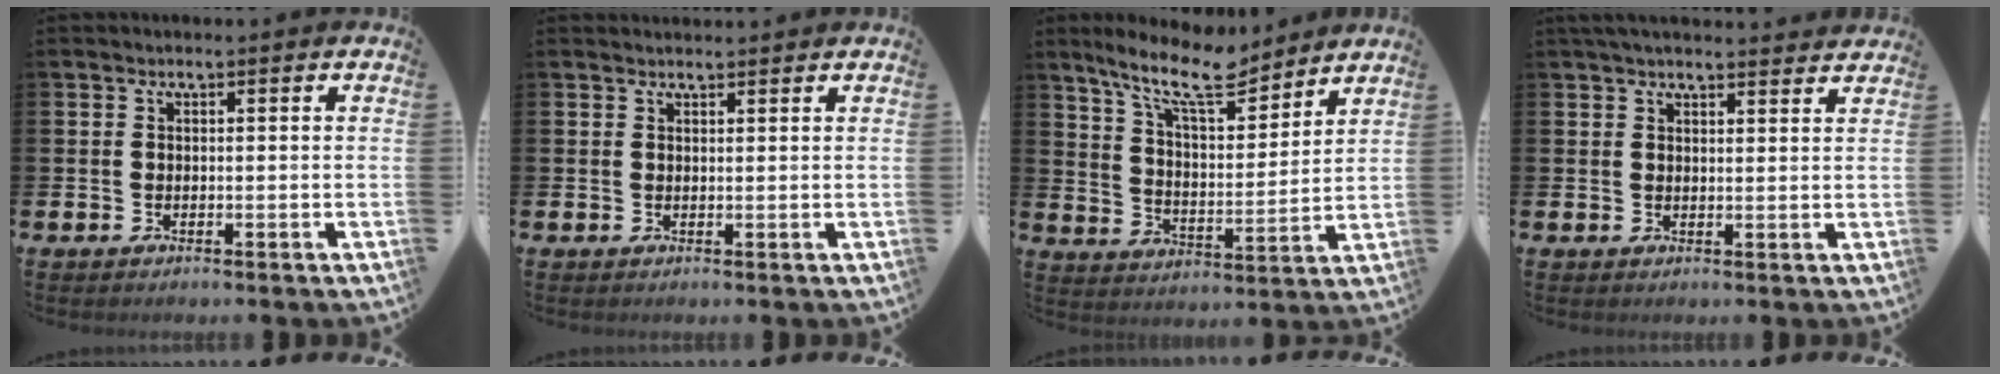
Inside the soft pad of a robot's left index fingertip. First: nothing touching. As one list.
[{"total": 1.1, "force": [1.1, 0.1, 0.0], "torque": [0.011, -0.006, 0.018]}, {"total": 11.5, "force": [9.7, 2.7, 5.4], "torque": [-0.127, -0.047, 0.173]}, {"total": 3.1, "force": [3.0, 0.3, 0.7], "torque": [-0.014, -0.011, 0.053]}]